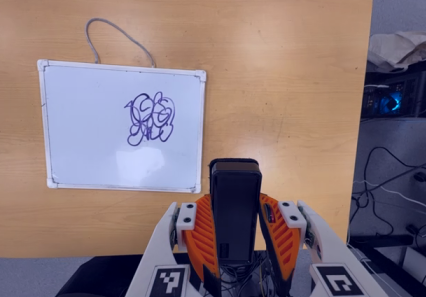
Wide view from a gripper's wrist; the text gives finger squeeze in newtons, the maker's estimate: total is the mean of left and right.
{"total": 4.6, "left": 3.1, "right": 6.1}